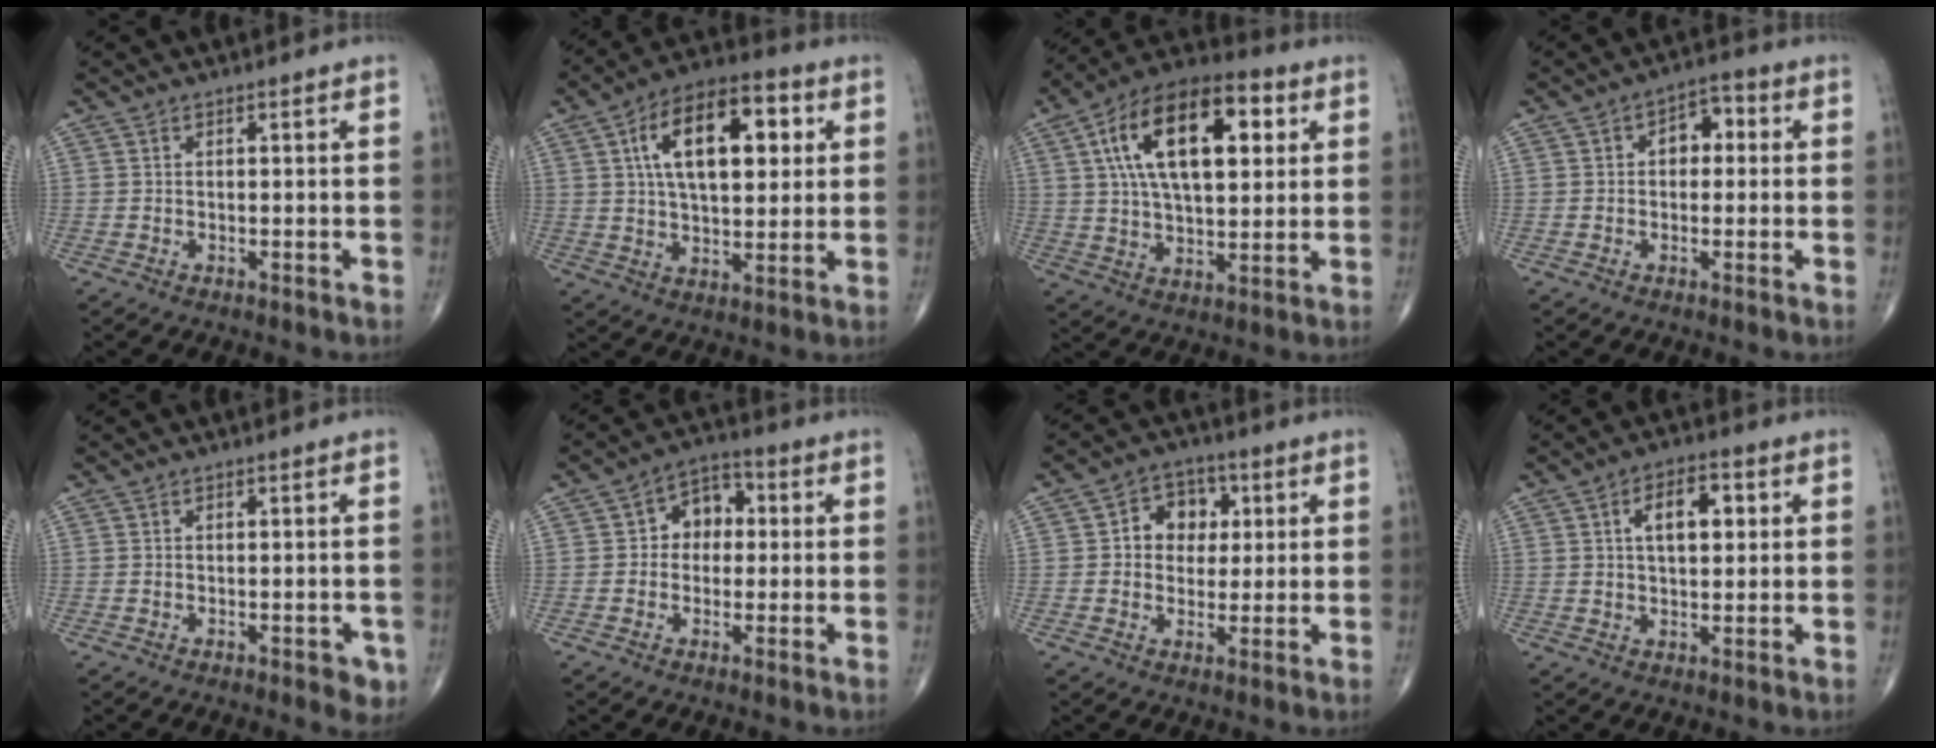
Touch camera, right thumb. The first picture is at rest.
{"total": 17.8, "force": [4.9, 9.0, 14.5], "torque": [-0.210, 0.009, 0.076]}
{"total": 21.3, "force": [6.2, 10.5, 17.5], "torque": [-0.277, 0.008, 0.095]}
{"total": 5.3, "force": [0.6, 3.6, 3.9], "torque": [-0.029, 0.020, -0.001]}
{"total": 3.2, "force": [-1.4, 1.4, 2.5], "torque": [-0.017, 0.003, -0.015]}
{"total": 7.0, "force": [0.5, 5.4, 4.5], "torque": [-0.032, 0.022, -0.004]}
{"total": 7.8, "force": [1.5, 6.4, 4.3], "torque": [-0.018, 0.007, 0.016]}
{"total": 7.7, "force": [2.0, 4.1, 6.3], "torque": [-0.083, 0.006, 0.029]}